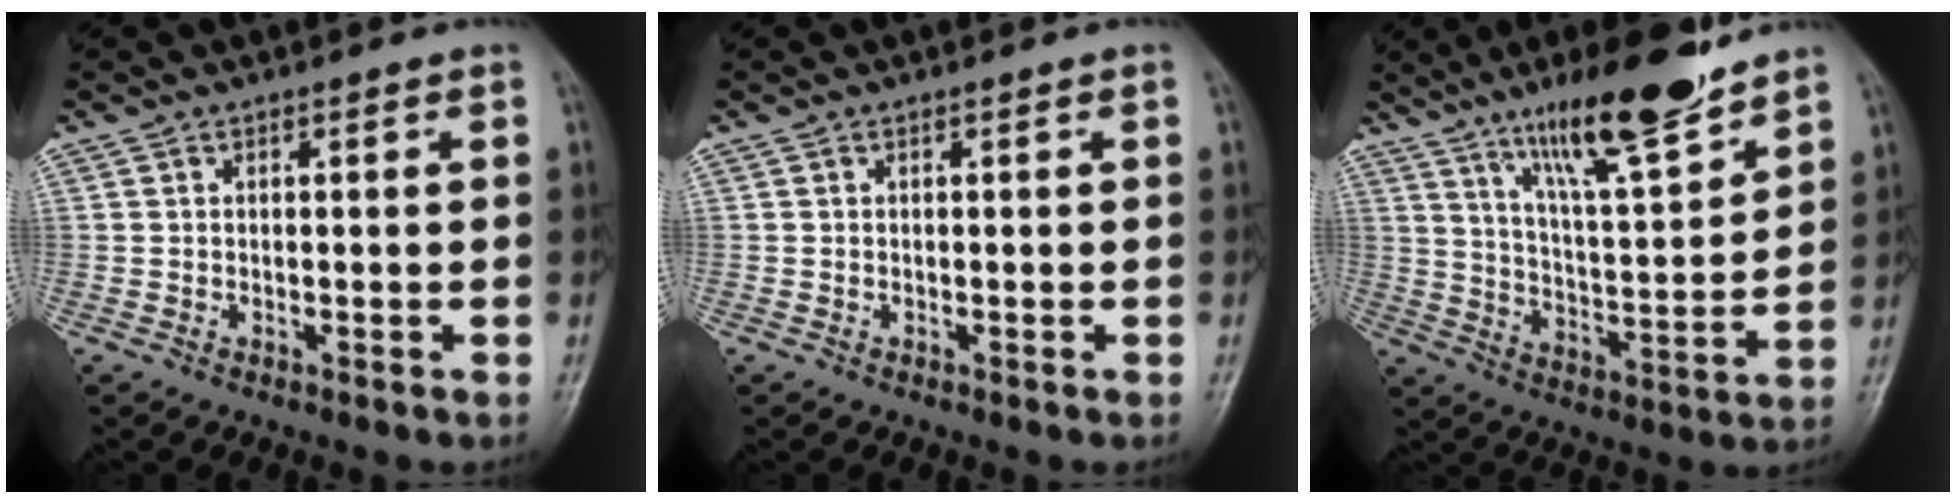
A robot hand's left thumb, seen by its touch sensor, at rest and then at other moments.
{"total": 0.0}
{"total": 16.2, "force": [11.6, 3.0, 10.9], "torque": [-0.164, -0.069, 0.200]}